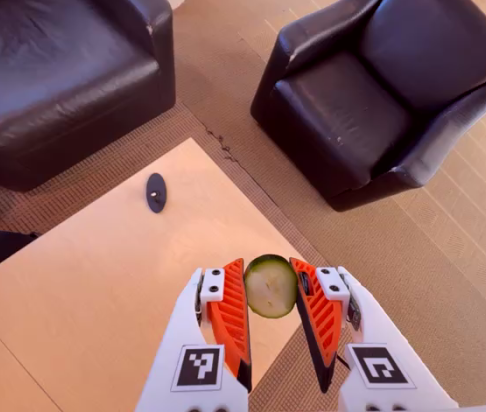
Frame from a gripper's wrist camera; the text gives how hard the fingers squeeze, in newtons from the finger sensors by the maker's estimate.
{"total": 10.0, "left": 10.0, "right": 10.1}